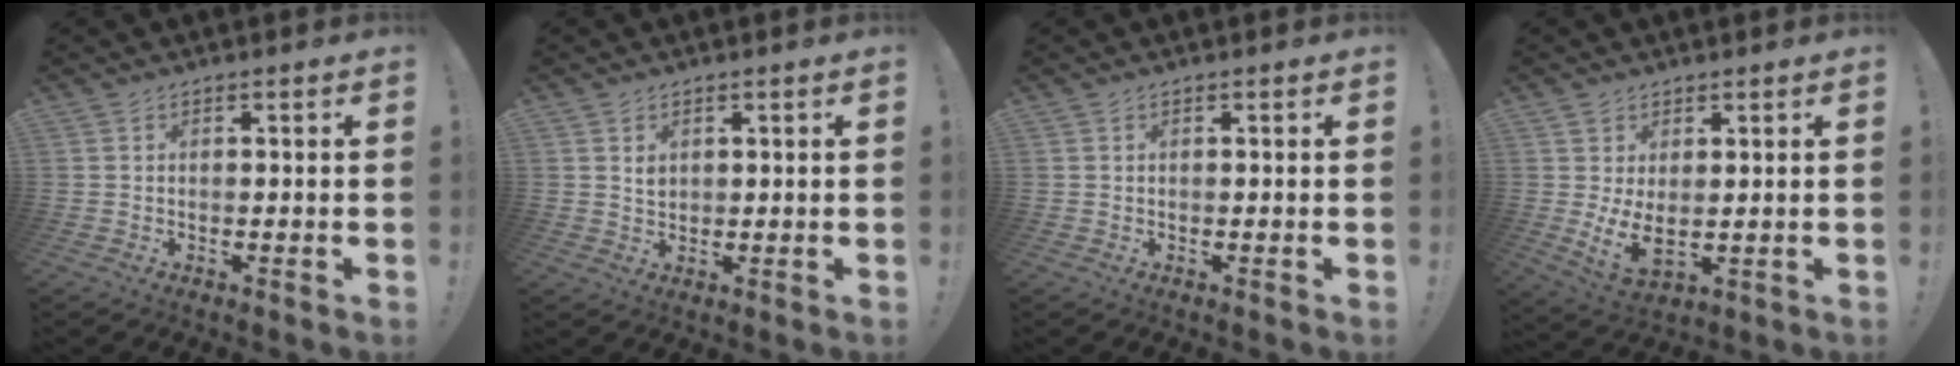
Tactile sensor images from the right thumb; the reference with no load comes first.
{"total": 2.4, "force": [1.3, 1.9, 0.4], "torque": [0.004, -0.010, 0.023]}
{"total": 0.0}
{"total": 6.3, "force": [1.7, 3.3, 5.1], "torque": [-0.086, -0.024, 0.035]}